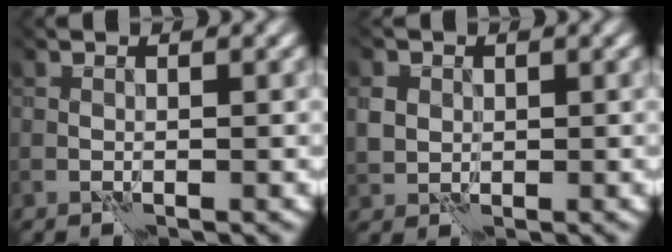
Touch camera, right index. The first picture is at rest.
{"total": 1.8, "force": [0.8, 1.6, 0.1], "torque": [-0.010, 0.004, 0.012]}